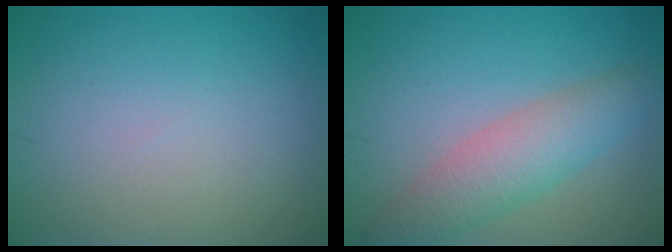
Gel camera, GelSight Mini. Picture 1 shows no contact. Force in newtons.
{"total": 4.7, "press": 4.7, "slide": 0.2}